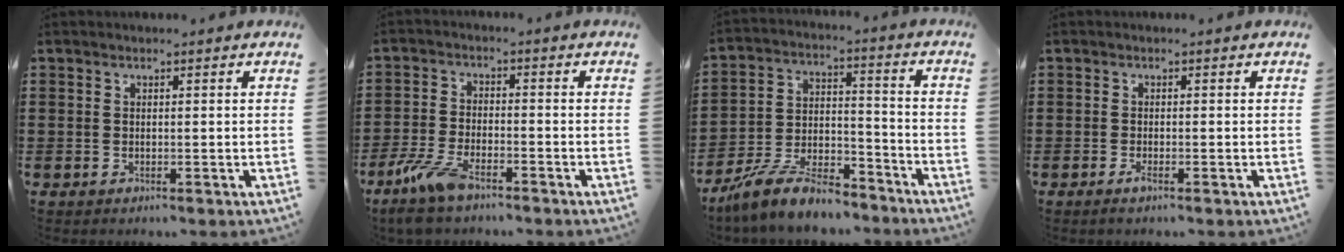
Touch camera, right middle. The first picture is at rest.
{"total": 6.8, "force": [-4.7, 2.1, 4.5], "torque": [-0.111, -0.010, -0.095]}
{"total": 9.6, "force": [-8.3, 2.7, 4.0], "torque": [-0.083, 0.023, -0.162]}
{"total": 1.4, "force": [-0.6, 0.2, 1.2], "torque": [-0.022, -0.001, -0.011]}